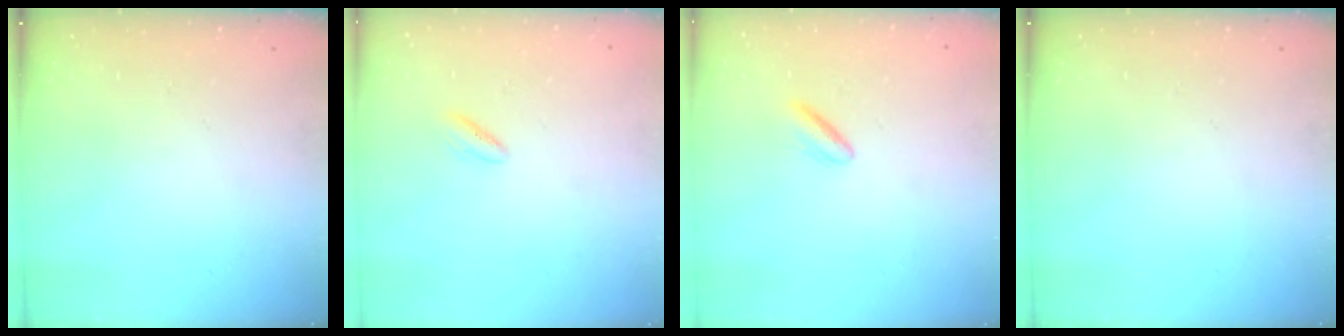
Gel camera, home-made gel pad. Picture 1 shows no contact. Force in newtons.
{"total": 1.4, "press": 1.2, "slide": 0.7}
{"total": 2.7, "press": 2.4, "slide": 1.2}
{"total": 0.0}